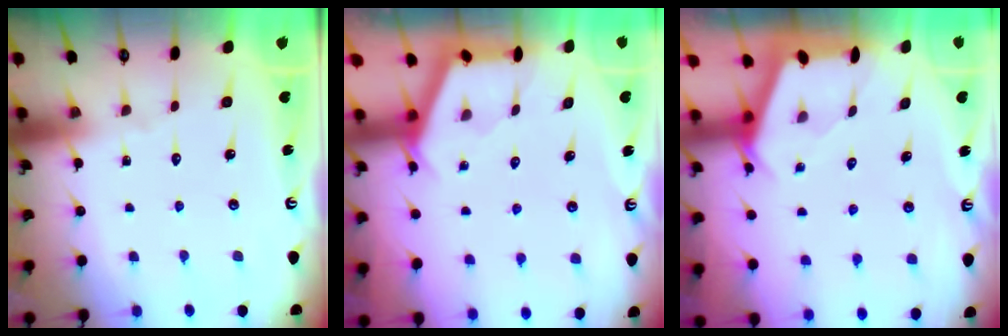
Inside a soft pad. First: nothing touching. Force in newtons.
{"total": 2.7, "press": 2.7, "slide": 0.3}
{"total": 2.5, "press": 2.5, "slide": 0.3}